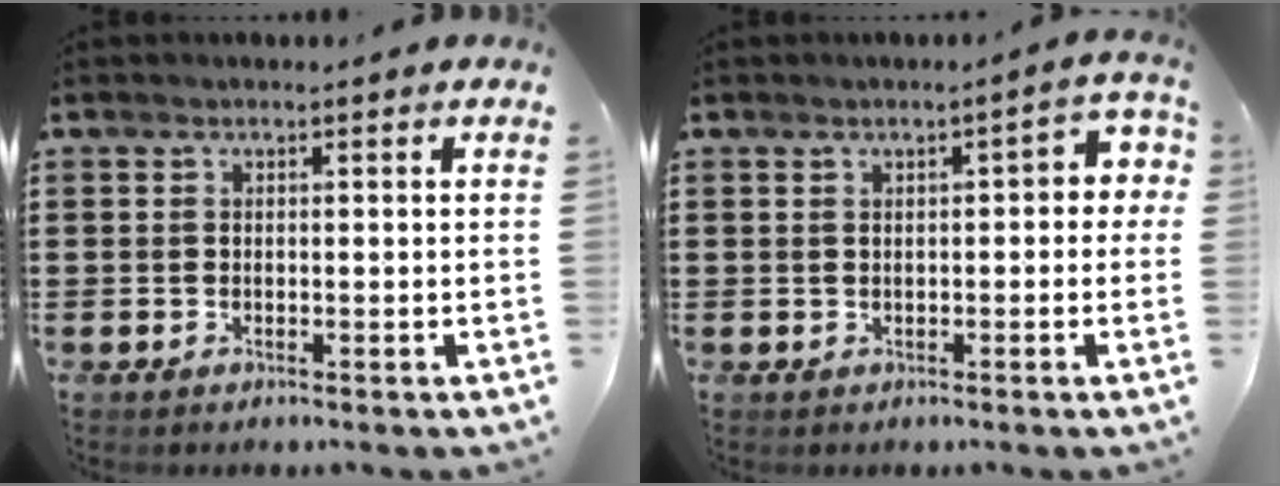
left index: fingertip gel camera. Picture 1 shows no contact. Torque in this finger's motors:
{"motor_torque": [0.57, -0.01, 0.19, 0.03]}